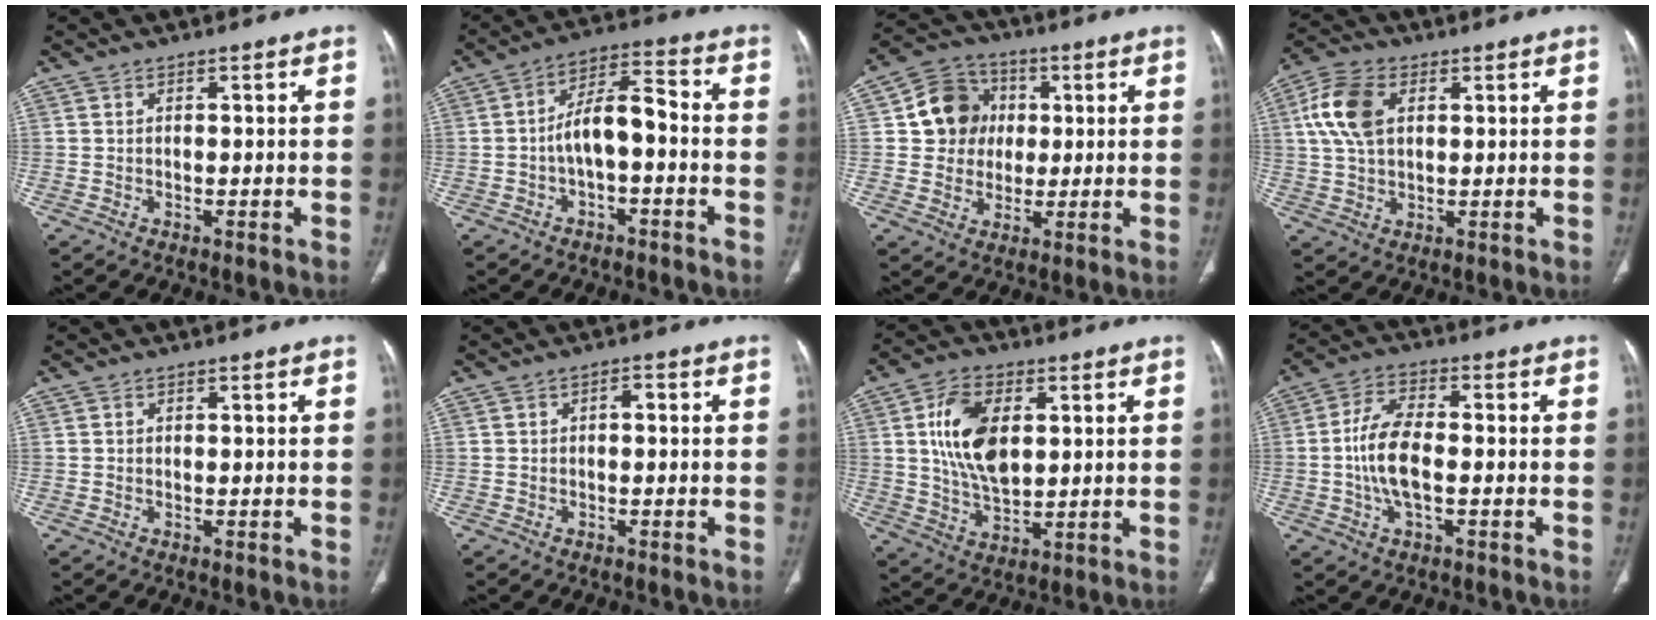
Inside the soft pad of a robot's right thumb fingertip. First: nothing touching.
{"total": 8.3, "force": [-1.7, 3.6, 7.2], "torque": [-0.124, 0.045, -0.037]}
{"total": 10.8, "force": [1.9, 9.7, 4.3], "torque": [-0.037, 0.006, 0.028]}
{"total": 10.0, "force": [2.7, 6.2, 7.4], "torque": [-0.153, 0.011, 0.050]}
{"total": 0.0}
{"total": 1.5, "force": [0.0, 0.9, 1.2], "torque": [-0.013, 0.006, -0.006]}
{"total": 12.9, "force": [2.4, 7.2, 10.4], "torque": [-0.187, -0.005, 0.045]}
{"total": 9.1, "force": [-1.1, 4.1, 8.1], "torque": [-0.168, 0.015, -0.026]}